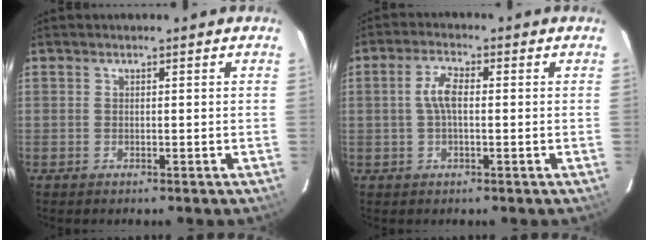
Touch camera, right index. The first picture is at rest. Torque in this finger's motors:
{"motor_torque": [0.32, -0.02, 0.22, 0.10]}